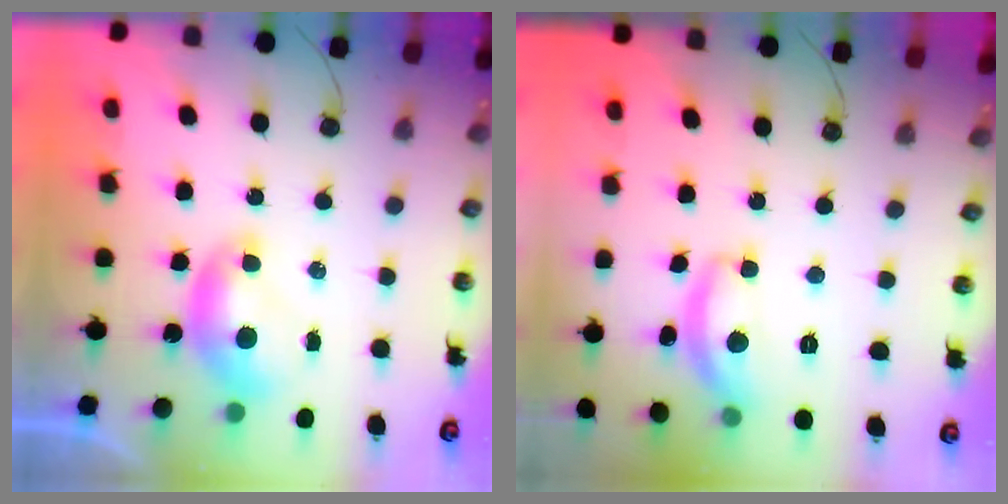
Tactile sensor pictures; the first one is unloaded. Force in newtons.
{"total": 7.7, "press": 7.7, "slide": 0.6}